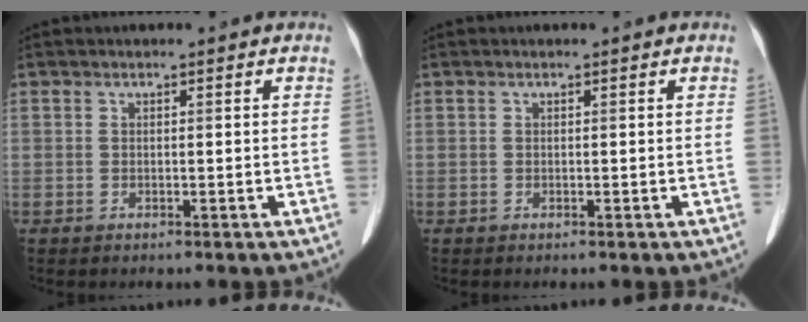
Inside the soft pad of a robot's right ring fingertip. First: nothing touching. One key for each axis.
{"total": 0.0}